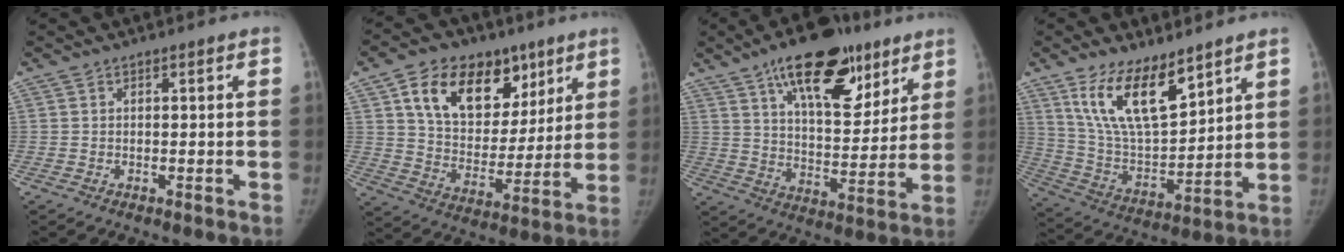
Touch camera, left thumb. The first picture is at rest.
{"total": 19.9, "force": [9.6, 13.3, 11.3], "torque": [-0.137, -0.027, 0.163]}
{"total": 21.7, "force": [12.6, 10.0, 14.5], "torque": [-0.179, -0.040, 0.200]}
{"total": 15.5, "force": [9.8, 6.3, 10.3], "torque": [-0.156, -0.057, 0.201]}